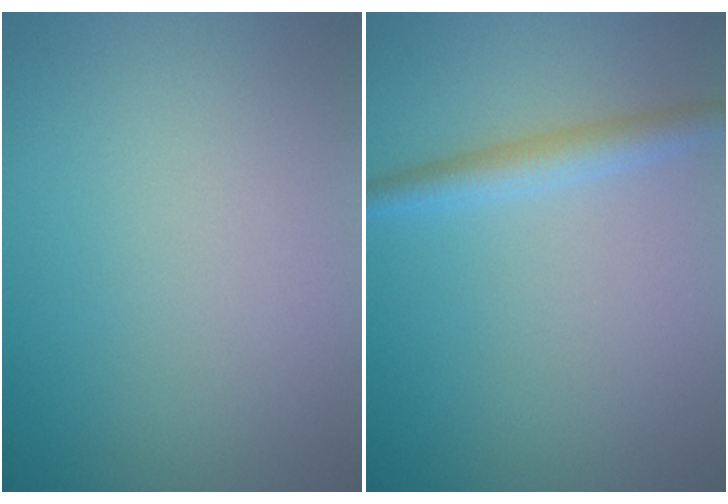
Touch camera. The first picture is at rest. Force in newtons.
{"total": 2.5, "press": 2.5, "slide": 0.0}